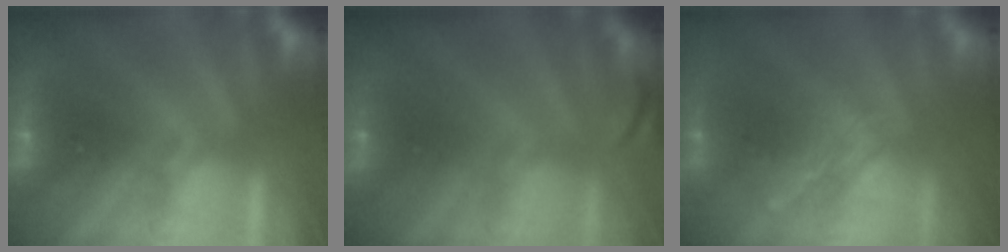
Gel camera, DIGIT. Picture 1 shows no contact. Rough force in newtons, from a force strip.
{"total": 2.3}
{"total": 2.0}